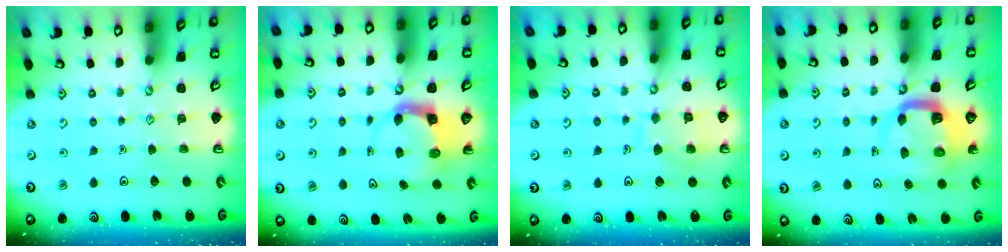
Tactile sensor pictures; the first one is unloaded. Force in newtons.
{"total": 3.7, "press": 3.7, "slide": 0.5}
{"total": 8.0, "press": 8.0, "slide": 0.8}
{"total": 7.1, "press": 7.0, "slide": 1.0}